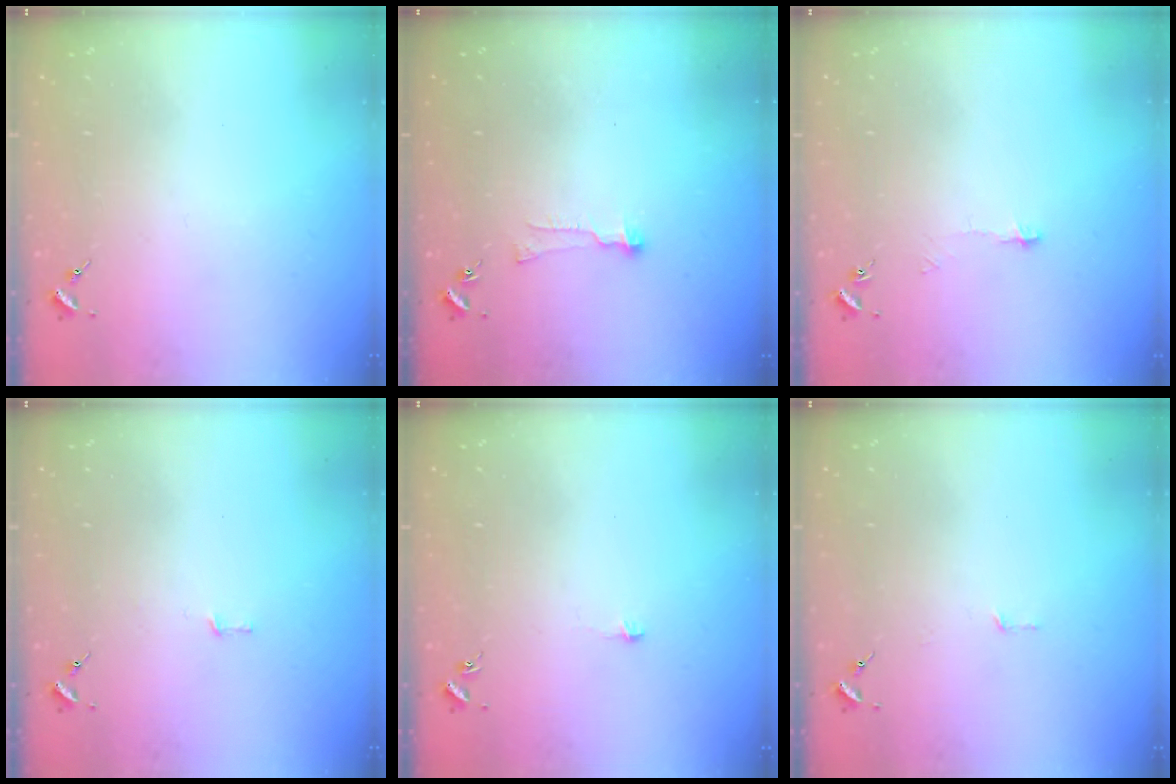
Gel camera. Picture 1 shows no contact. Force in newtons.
{"total": 5.9, "press": 5.9, "slide": 0.5}
{"total": 3.2, "press": 3.2, "slide": 0.3}
{"total": 2.6, "press": 2.6, "slide": 0.2}
{"total": 3.2, "press": 3.1, "slide": 0.3}
{"total": 2.8, "press": 2.8, "slide": 0.2}